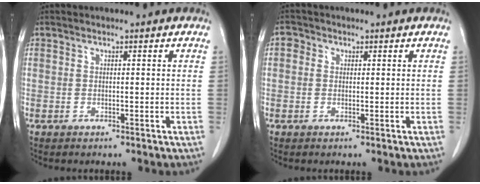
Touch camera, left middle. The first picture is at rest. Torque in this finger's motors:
{"motor_torque": [0.12, -0.09, -0.03, 0.00]}